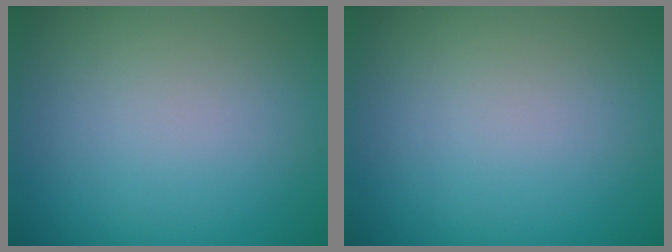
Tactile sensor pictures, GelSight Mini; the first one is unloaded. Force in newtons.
{"total": 0.0}